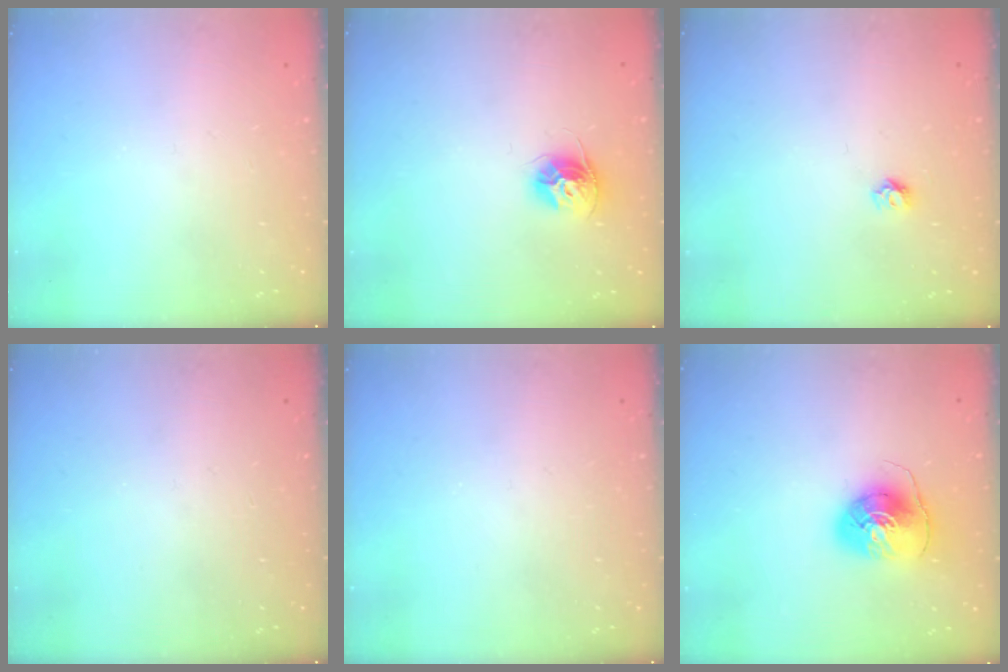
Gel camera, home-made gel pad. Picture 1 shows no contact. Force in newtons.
{"total": 10.5, "press": 10.4, "slide": 0.8}
{"total": 4.4, "press": 4.4, "slide": 0.4}
{"total": 0.0}
{"total": 0.0}
{"total": 8.2, "press": 8.1, "slide": 0.8}